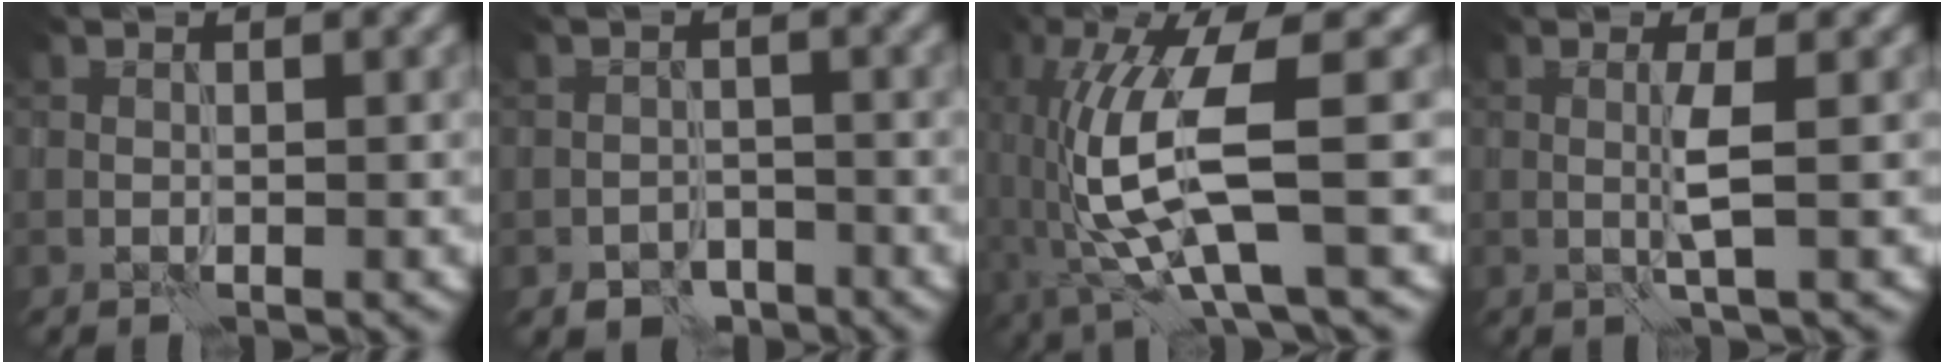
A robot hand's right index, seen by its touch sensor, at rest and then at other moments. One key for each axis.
{"total": 2.6, "fx": -1.9, "fy": 1.6, "fz": 0.9, "tx": -0.007, "ty": 0.000, "tz": -0.036}
{"total": 9.4, "fx": -1.6, "fy": 2.0, "fz": 9.0, "tx": -0.197, "ty": -0.001, "tz": -0.027}
{"total": 2.1, "fx": 0.1, "fy": -0.1, "fz": 2.1, "tx": -0.048, "ty": -0.001, "tz": -0.001}